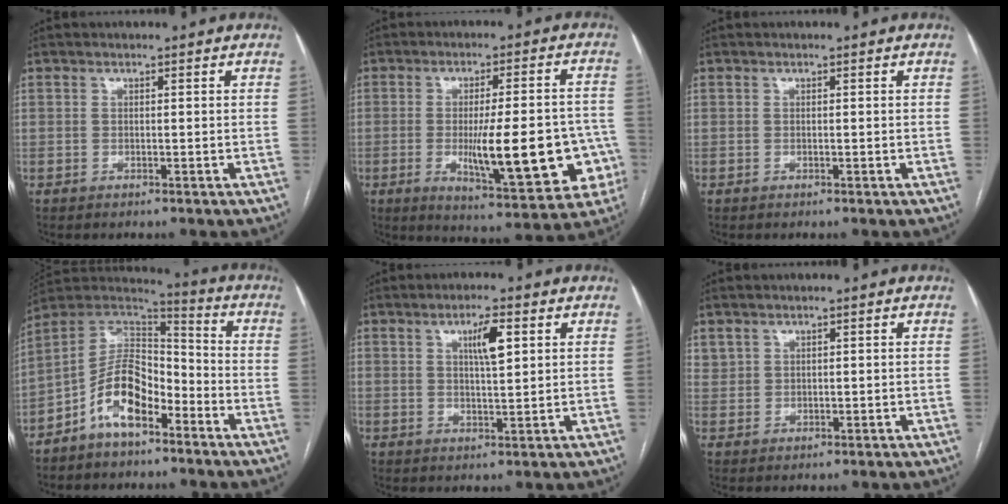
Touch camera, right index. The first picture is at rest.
{"total": 18.0, "force": [-4.2, 4.1, 17.0], "torque": [-0.199, 0.010, -0.040]}
{"total": 0.0}
{"total": 11.3, "force": [-5.9, 5.3, 8.0], "torque": [-0.157, 0.027, -0.110]}
{"total": 4.9, "force": [1.9, 0.8, 4.4], "torque": [-0.077, 0.002, 0.034]}
{"total": 2.0, "force": [1.4, 1.3, 0.3], "torque": [-0.004, 0.006, 0.031]}